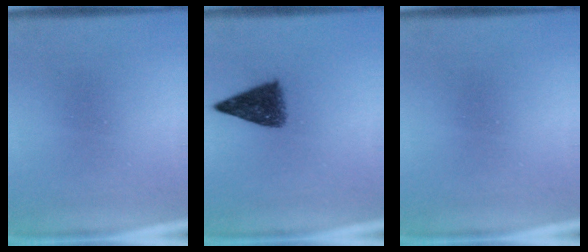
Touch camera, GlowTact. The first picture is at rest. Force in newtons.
{"total": 6.3}
{"total": 0.0}